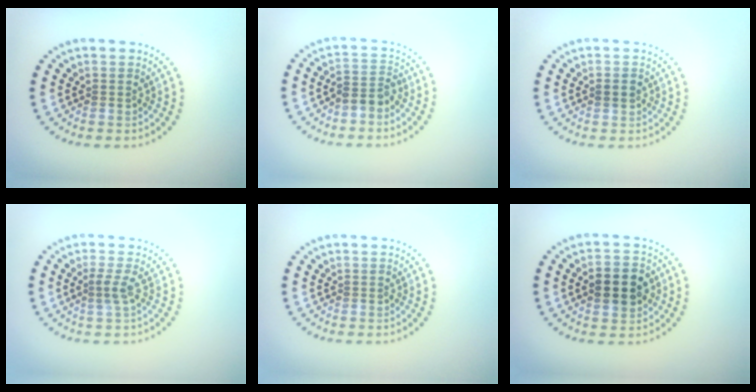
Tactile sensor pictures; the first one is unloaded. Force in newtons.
{"total": 2.1, "press": 1.8, "slide": 1.0}
{"total": 1.3, "press": 1.3, "slide": 0.2}
{"total": 1.5, "press": 1.0, "slide": 1.1}
{"total": 0.0}
{"total": 4.1, "press": 4.1, "slide": 0.3}